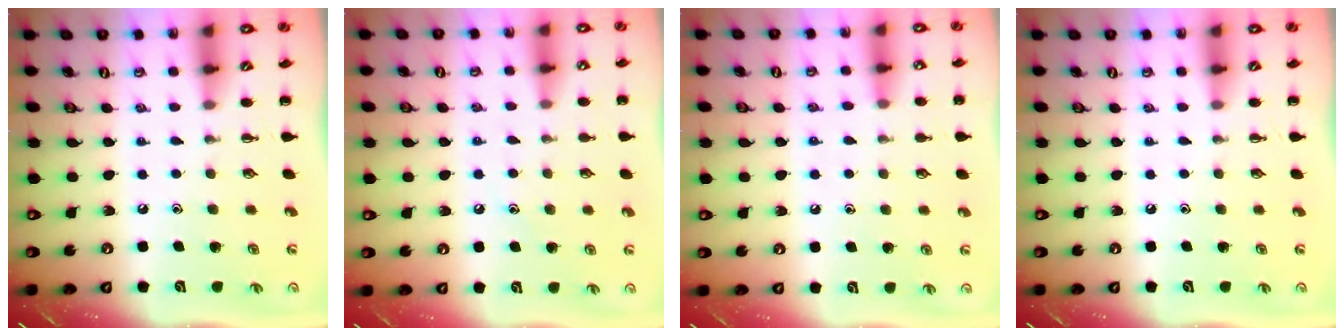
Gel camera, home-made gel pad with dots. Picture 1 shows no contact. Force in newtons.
{"total": 6.9, "press": 6.6, "slide": 1.8}
{"total": 7.8, "press": 7.5, "slide": 2.0}
{"total": 0.0}